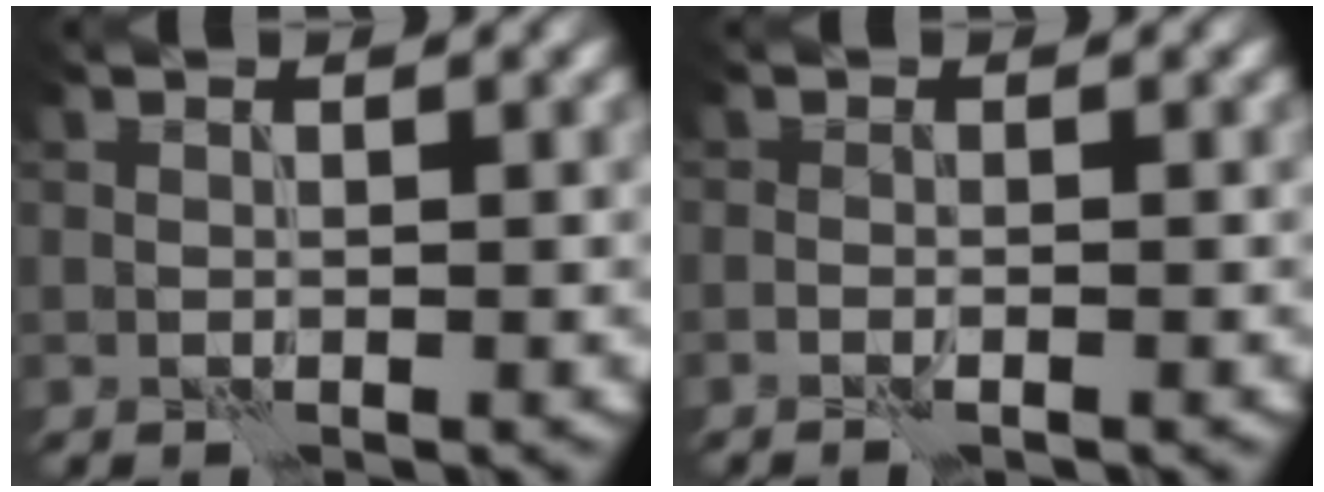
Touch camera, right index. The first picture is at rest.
{"total": 1.1, "force": [-0.8, 0.1, 0.7], "torque": [-0.017, 0.004, -0.015]}